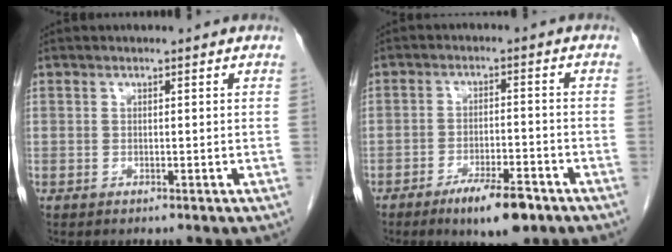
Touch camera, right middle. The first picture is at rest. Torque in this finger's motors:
{"motor_torque": [0.36, -0.35, 0.09, 0.03]}